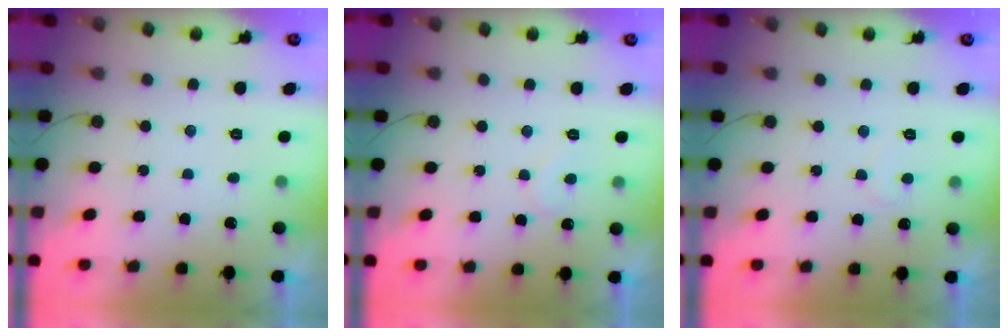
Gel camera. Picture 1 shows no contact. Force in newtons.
{"total": 5.7, "press": 5.7, "slide": 0.5}
{"total": 5.3, "press": 5.3, "slide": 0.3}